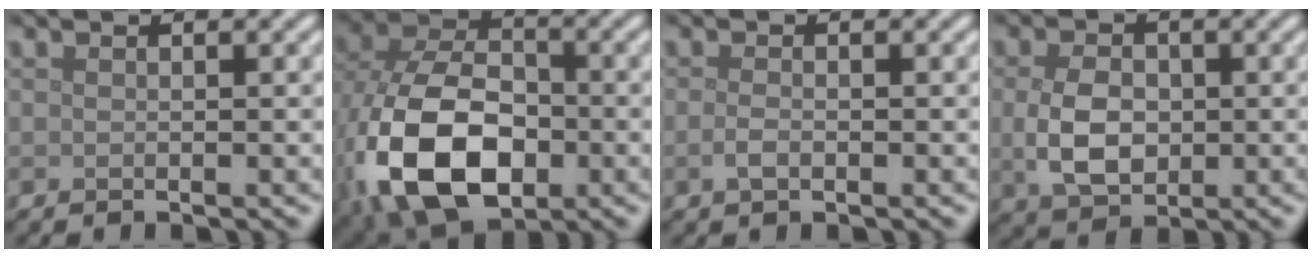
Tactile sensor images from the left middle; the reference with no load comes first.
{"total": 14.4, "force": [-4.2, 9.3, 10.2], "torque": [-0.237, -0.034, -0.076]}
{"total": 1.1, "force": [-0.4, 0.5, 0.9], "torque": [-0.022, -0.001, -0.009]}
{"total": 4.5, "force": [-0.2, 3.3, 3.2], "torque": [-0.069, -0.006, -0.002]}